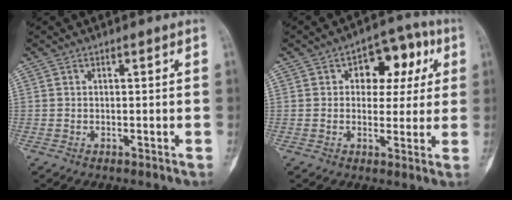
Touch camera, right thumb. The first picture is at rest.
{"total": 10.4, "force": [3.0, 7.0, 7.1], "torque": [-0.041, 0.014, 0.034]}